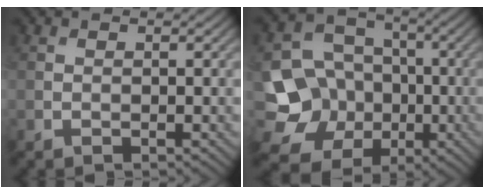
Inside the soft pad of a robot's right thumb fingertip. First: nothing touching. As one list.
[{"total": 14.8, "force": [-3.9, 13.2, 5.4], "torque": [-0.159, -0.026, -0.090]}]